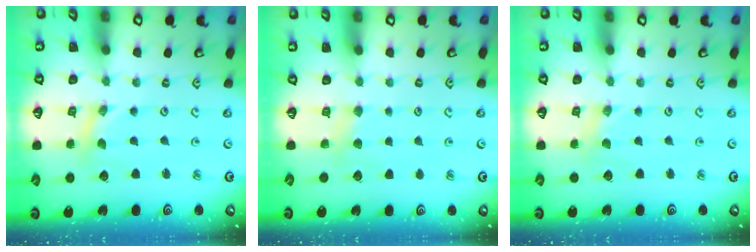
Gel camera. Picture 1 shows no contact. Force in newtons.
{"total": 2.9, "press": 2.8, "slide": 0.5}
{"total": 0.8, "press": 0.8, "slide": 0.2}